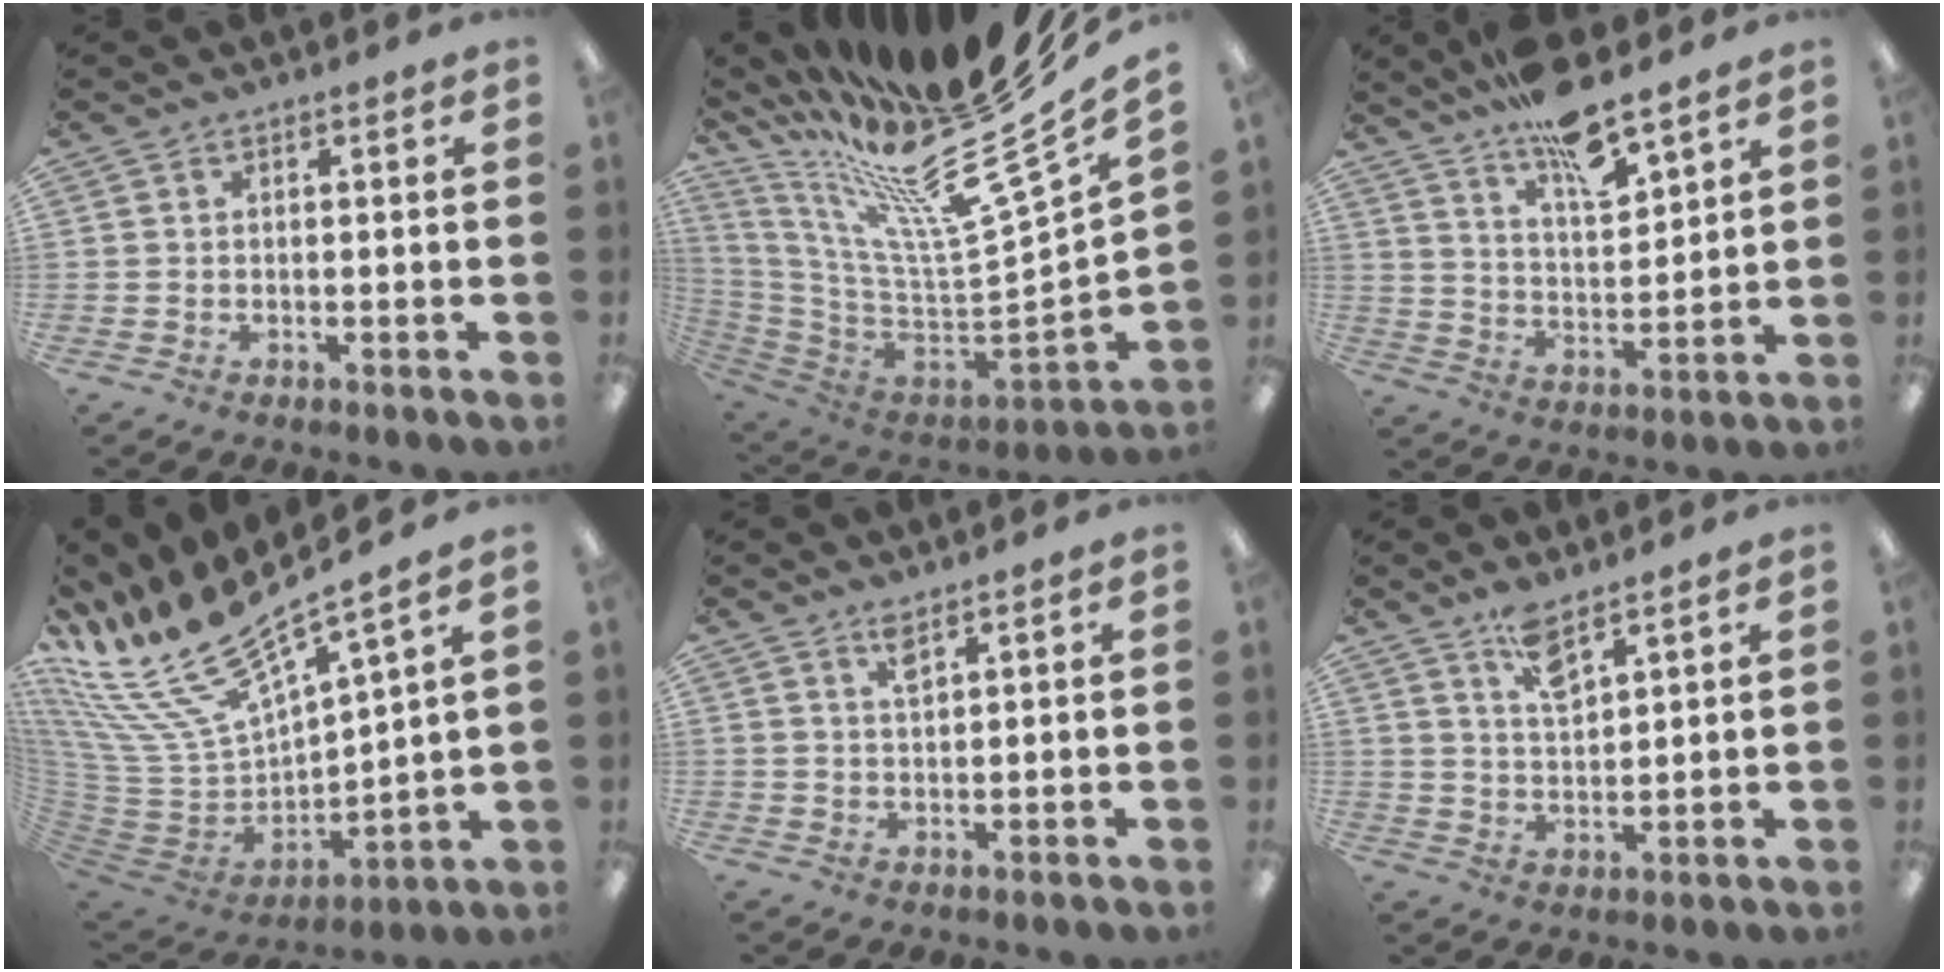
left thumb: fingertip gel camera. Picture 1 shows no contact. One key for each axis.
{"total": 23.6, "fx": 16.6, "fy": 3.5, "fz": 16.4, "tx": -0.234, "ty": -0.171, "tz": 0.268}
{"total": 12.2, "fx": 10.1, "fy": 3.0, "fz": 6.1, "tx": -0.099, "ty": -0.065, "tz": 0.177}
{"total": 20.7, "fx": 15.8, "fy": 6.8, "fz": 11.5, "tx": -0.237, "ty": -0.126, "tz": 0.278}
{"total": 2.5, "fx": 2.0, "fy": 0.3, "fz": 1.4, "tx": -0.025, "ty": -0.002, "tz": 0.034}
{"total": 6.4, "fx": 5.1, "fy": 1.8, "fz": 3.4, "tx": -0.055, "ty": -0.028, "tz": 0.088}